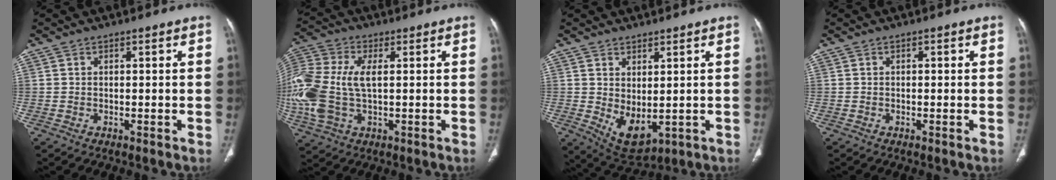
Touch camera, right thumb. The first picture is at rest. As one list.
[{"total": 18.8, "force": [0.3, 11.0, 15.3], "torque": [-0.398, 0.005, 0.009]}, {"total": 7.2, "force": [-0.1, 4.0, 6.1], "torque": [-0.090, -0.016, 0.024]}, {"total": 0.6, "force": [0.1, 0.3, 0.5], "torque": [-0.008, 0.002, 0.001]}]